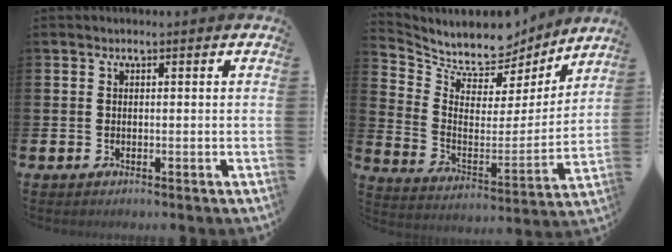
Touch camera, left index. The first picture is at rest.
{"total": 8.5, "force": [7.9, 3.2, 1.1], "torque": [-0.060, -0.066, 0.135]}